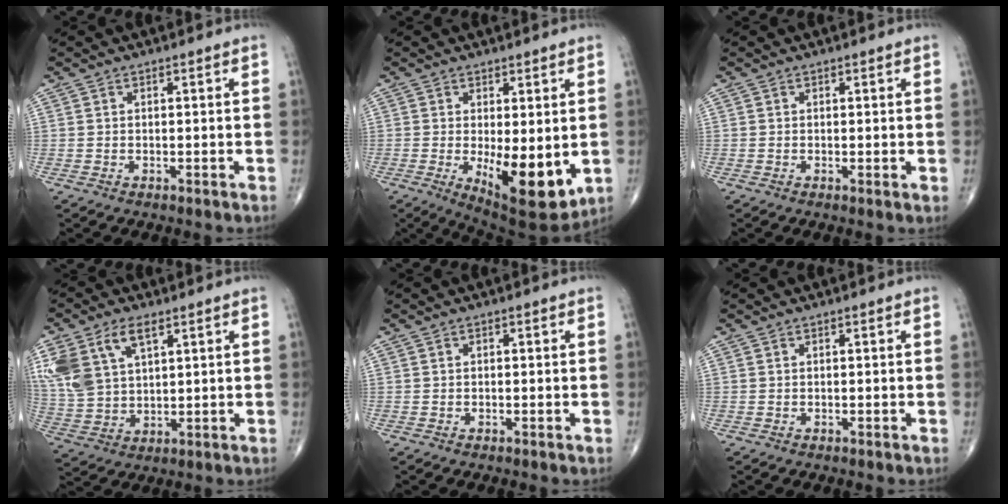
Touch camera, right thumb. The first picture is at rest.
{"total": 12.3, "force": [-2.0, 4.8, 11.1], "torque": [-0.149, -0.029, -0.015]}
{"total": 0.7, "force": [0.1, 0.1, 0.7], "torque": [-0.013, -0.003, -0.002]}
{"total": 13.6, "force": [6.3, 7.7, 9.3], "torque": [-0.204, -0.007, 0.131]}
{"total": 0.0}
{"total": 0.0}